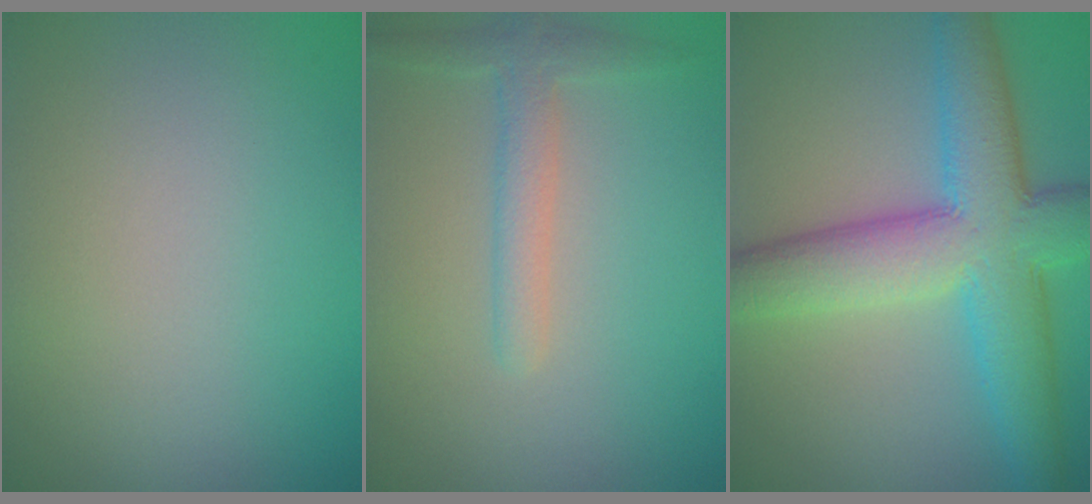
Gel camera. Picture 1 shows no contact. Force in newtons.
{"total": 2.4, "press": 2.4, "slide": 0.2}
{"total": 9.6, "press": 9.6, "slide": 0.3}